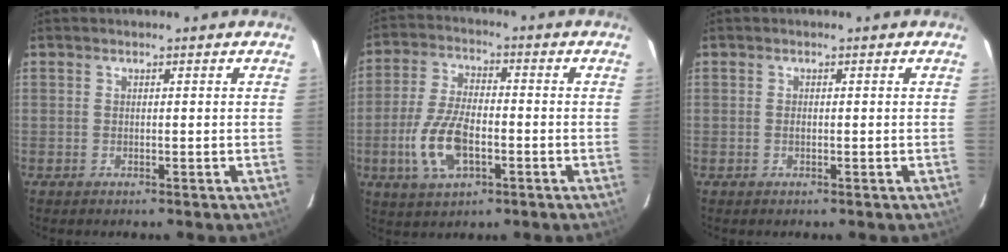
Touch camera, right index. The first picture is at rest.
{"total": 11.2, "force": [-3.5, 5.5, 9.1], "torque": [-0.198, -0.002, -0.061]}
{"total": 0.6, "force": [-0.1, 0.4, 0.4], "torque": [-0.009, -0.001, -0.002]}